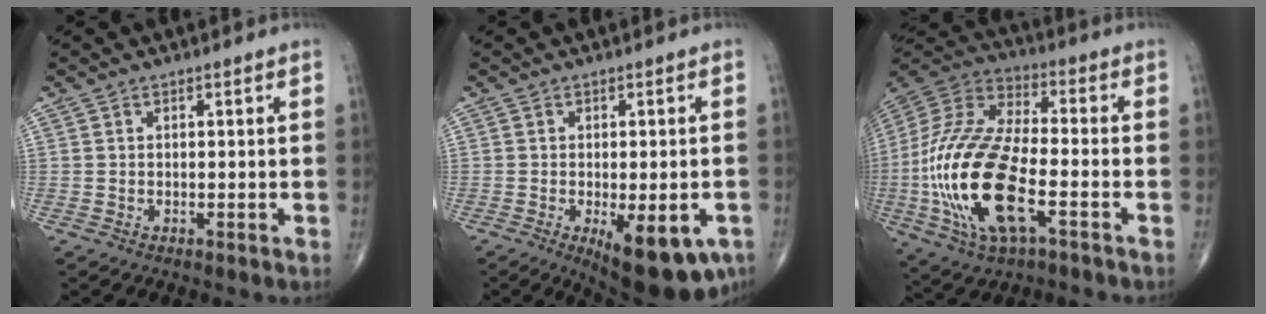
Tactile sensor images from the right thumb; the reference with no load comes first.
{"total": 13.5, "force": [-5.7, 5.4, 11.0], "torque": [-0.113, -0.002, -0.065]}
{"total": 25.2, "force": [-6.5, 10.6, 21.9], "torque": [-0.495, 0.006, -0.114]}